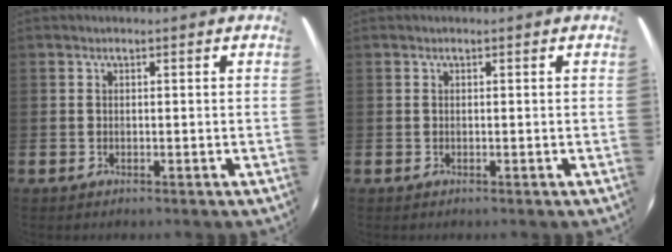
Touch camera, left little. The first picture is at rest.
{"total": 0.0}